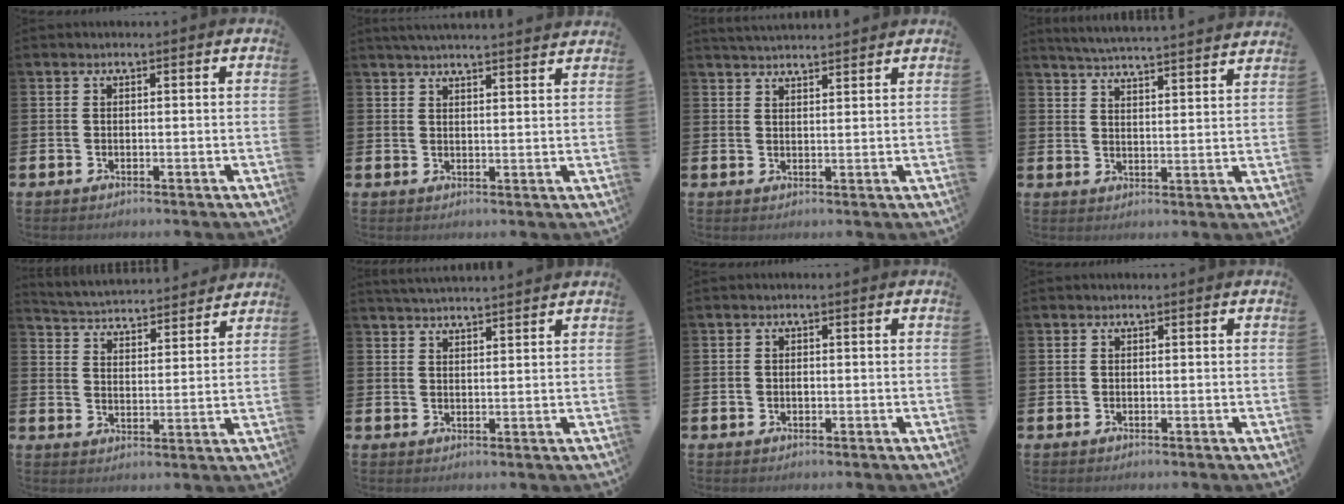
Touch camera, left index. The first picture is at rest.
{"total": 3.7, "force": [3.7, -0.5, 0.2], "torque": [-0.007, -0.019, 0.066]}
{"total": 3.3, "force": [3.3, 0.1, 0.2], "torque": [-0.006, -0.015, 0.059]}
{"total": 5.3, "force": [5.2, -0.6, 0.6], "torque": [-0.030, -0.038, 0.090]}
{"total": 4.7, "force": [4.6, 0.7, 0.1], "torque": [-0.026, -0.039, 0.078]}
{"total": 3.3, "force": [3.3, -0.1, 0.1], "torque": [-0.004, -0.015, 0.059]}
{"total": 0.9, "force": [-0.1, 0.8, 0.5], "torque": [-0.003, 0.003, -0.005]}
{"total": 0.0}